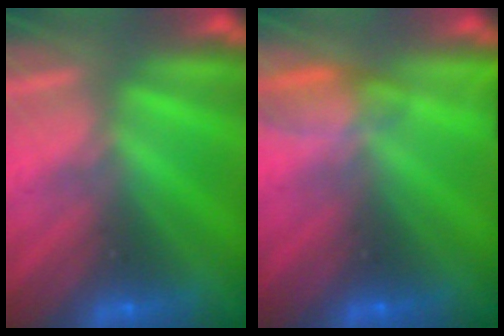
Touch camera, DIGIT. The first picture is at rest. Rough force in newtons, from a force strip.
{"total": 4.8}